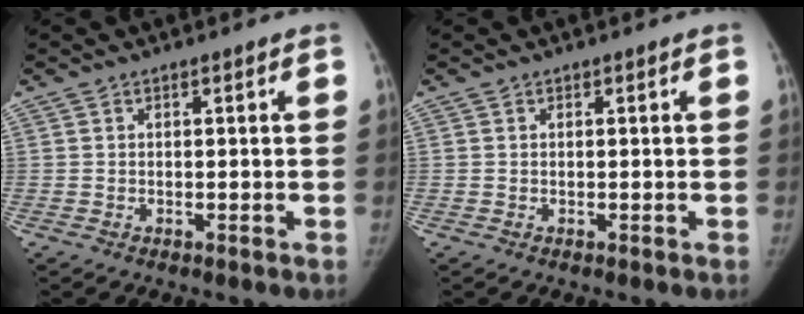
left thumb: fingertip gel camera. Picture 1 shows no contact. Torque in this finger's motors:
{"motor_torque": [0.00, 0.00, 0.25, -0.05, 0.00]}